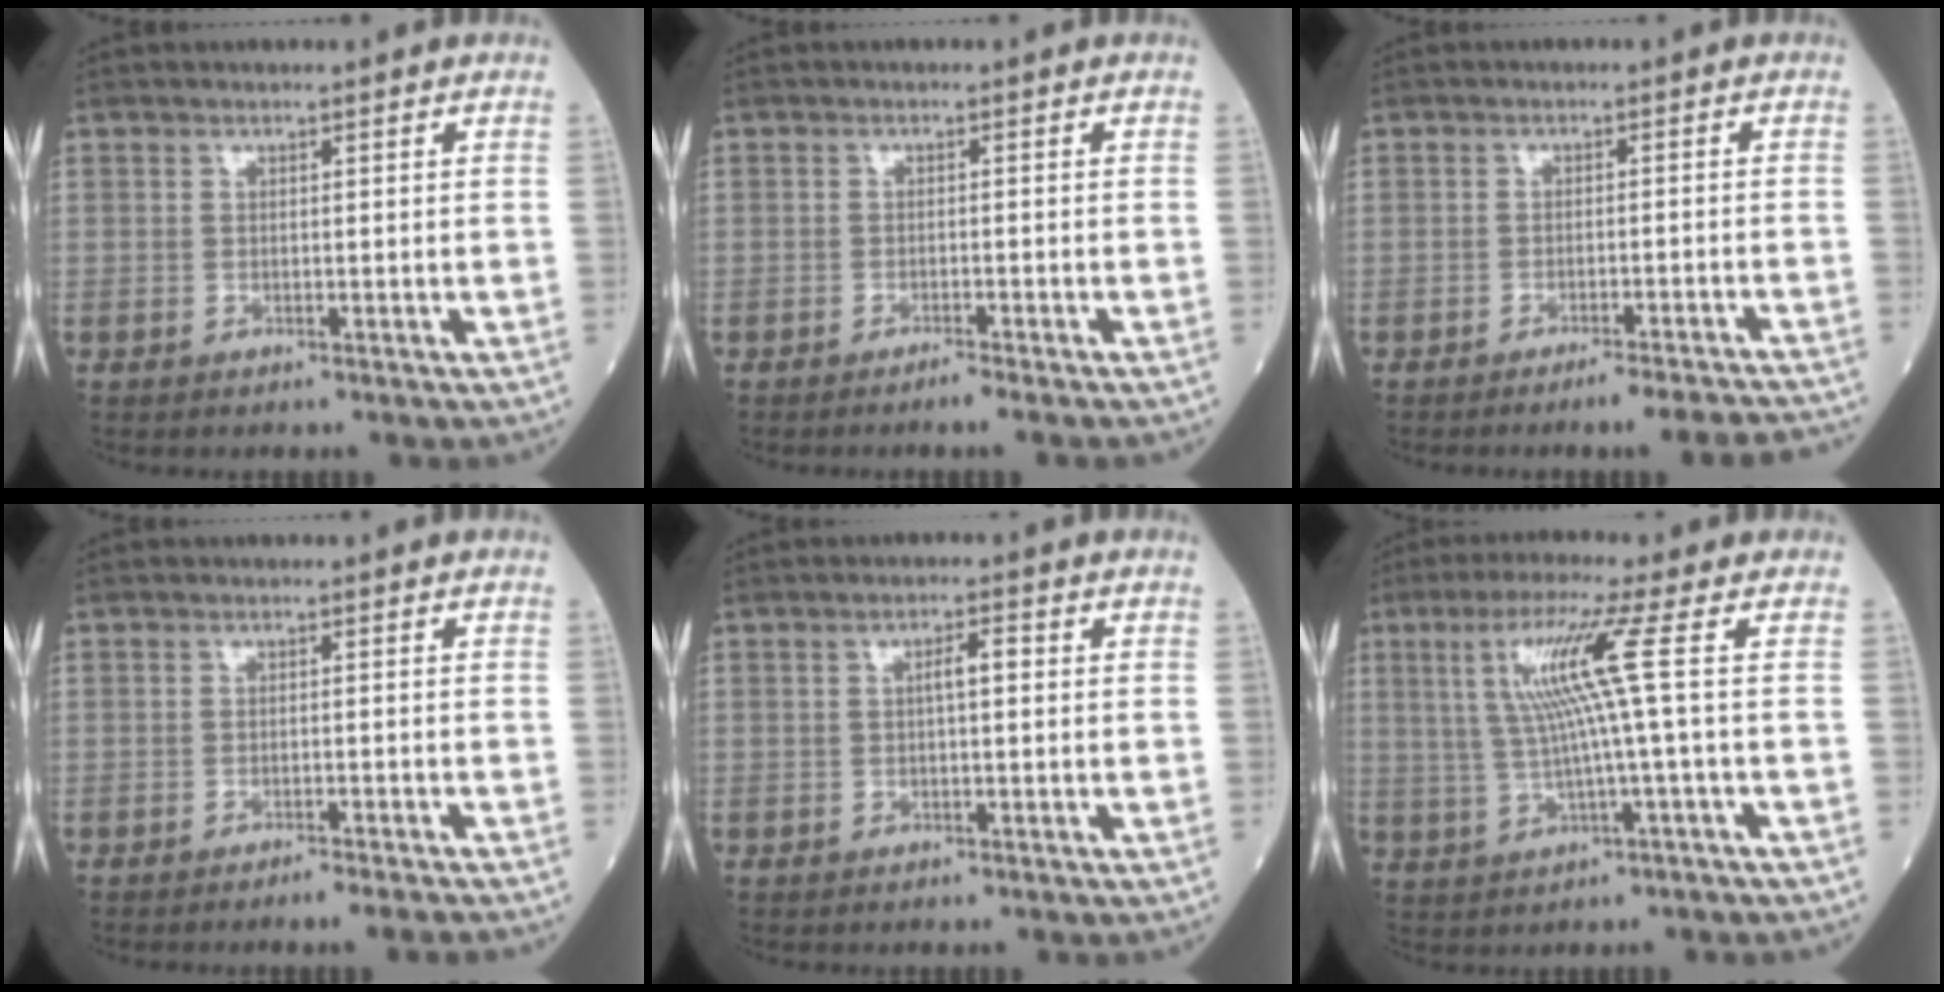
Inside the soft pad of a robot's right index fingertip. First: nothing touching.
{"total": 1.8, "force": [-1.5, -0.4, 0.9], "torque": [-0.020, -0.001, -0.023]}
{"total": 9.7, "force": [-9.1, -0.1, 3.3], "torque": [-0.022, -0.002, -0.111]}
{"total": 3.3, "force": [-2.9, -0.6, 1.5], "torque": [-0.016, -0.005, -0.038]}
{"total": 2.3, "force": [0.2, 0.5, 2.2], "torque": [-0.038, 0.006, 0.004]}
{"total": 8.5, "force": [1.7, -1.7, 8.2], "torque": [-0.157, 0.015, 0.039]}